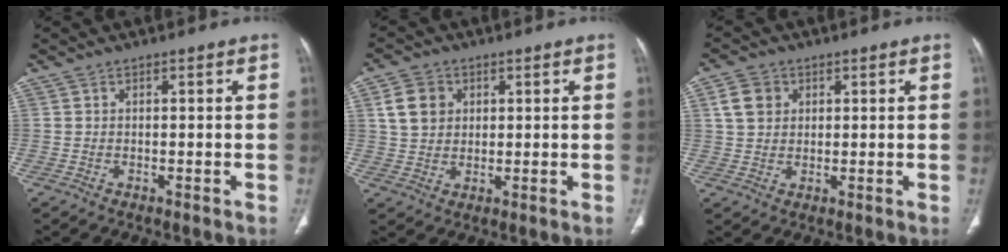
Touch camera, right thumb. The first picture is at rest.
{"total": 6.4, "force": [2.0, 5.2, 3.2], "torque": [-0.038, 0.000, 0.037]}
{"total": 5.1, "force": [1.6, 4.1, 2.4], "torque": [-0.029, 0.002, 0.029]}